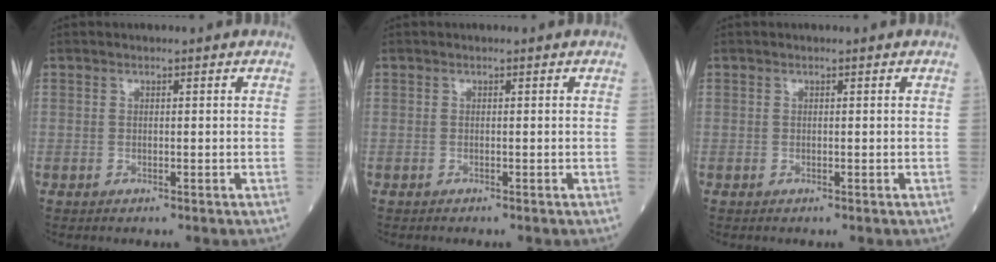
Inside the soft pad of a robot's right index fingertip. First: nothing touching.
{"total": 0.0}
{"total": 0.0}